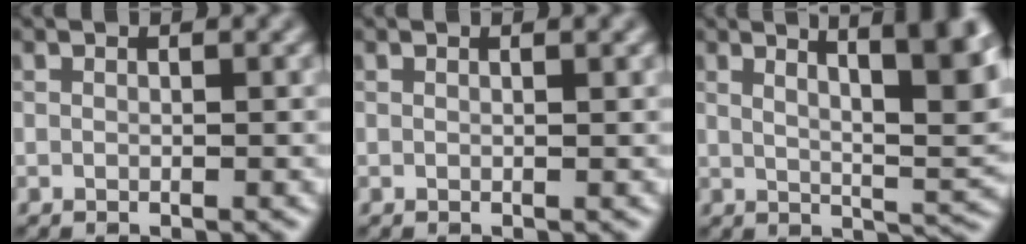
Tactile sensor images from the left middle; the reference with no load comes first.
{"total": 1.3, "force": [0.5, 0.6, 1.0], "torque": [-0.005, 0.004, -0.004]}
{"total": 9.7, "force": [4.3, 2.5, 8.3], "torque": [-0.080, 0.022, 0.061]}